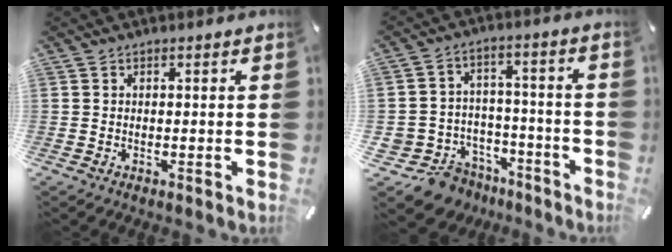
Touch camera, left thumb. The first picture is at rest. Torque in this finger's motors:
{"motor_torque": [-0.20, 1.28, 0.29, 0.35, 0.06]}